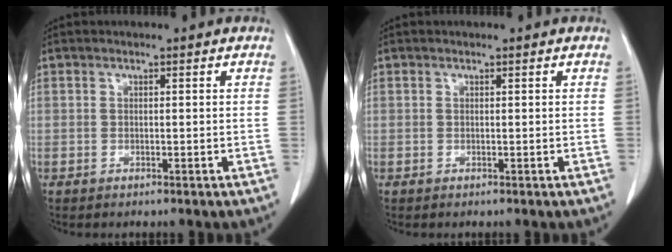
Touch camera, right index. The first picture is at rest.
{"total": 0.0}